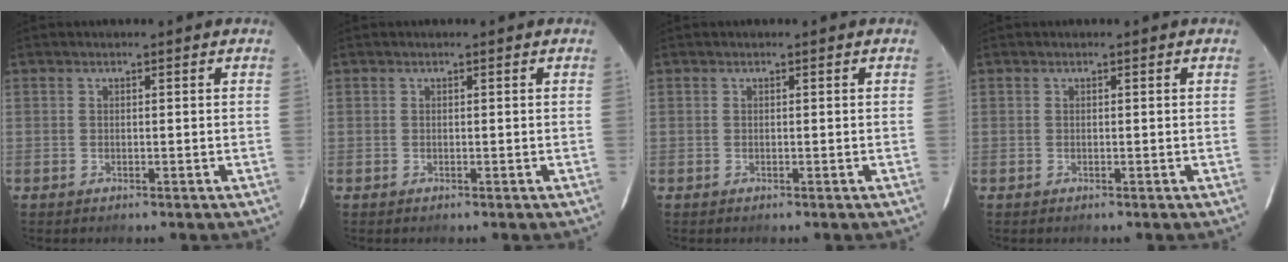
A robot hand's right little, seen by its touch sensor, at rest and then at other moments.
{"total": 0.0}
{"total": 0.0}
{"total": 0.0}